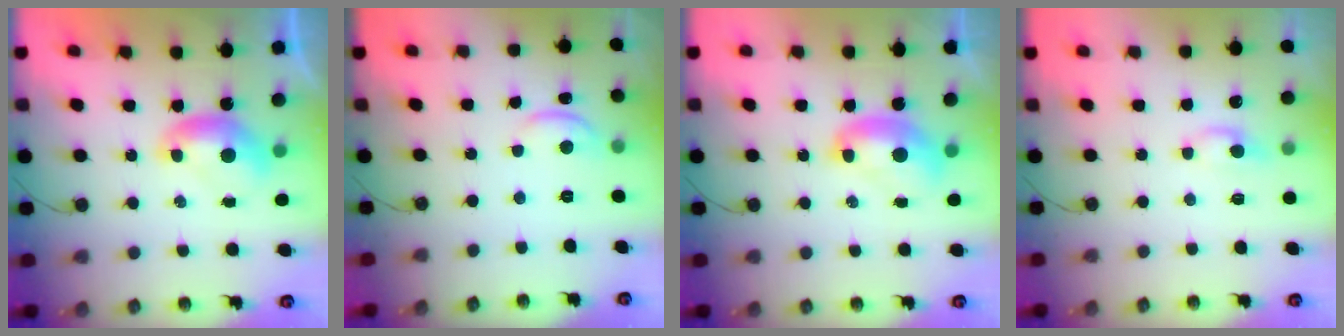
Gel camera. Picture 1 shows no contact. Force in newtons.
{"total": 1.4, "press": 1.3, "slide": 0.4}
{"total": 1.9, "press": 1.9, "slide": 0.1}
{"total": 0.6, "press": 0.4, "slide": 0.4}